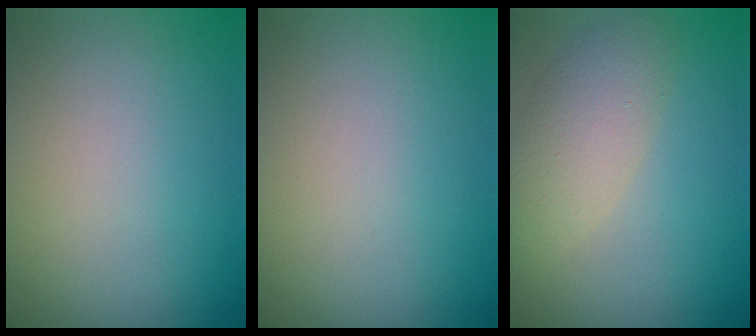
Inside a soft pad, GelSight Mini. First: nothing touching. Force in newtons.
{"total": 0.0}
{"total": 4.0, "press": 4.0, "slide": 0.2}